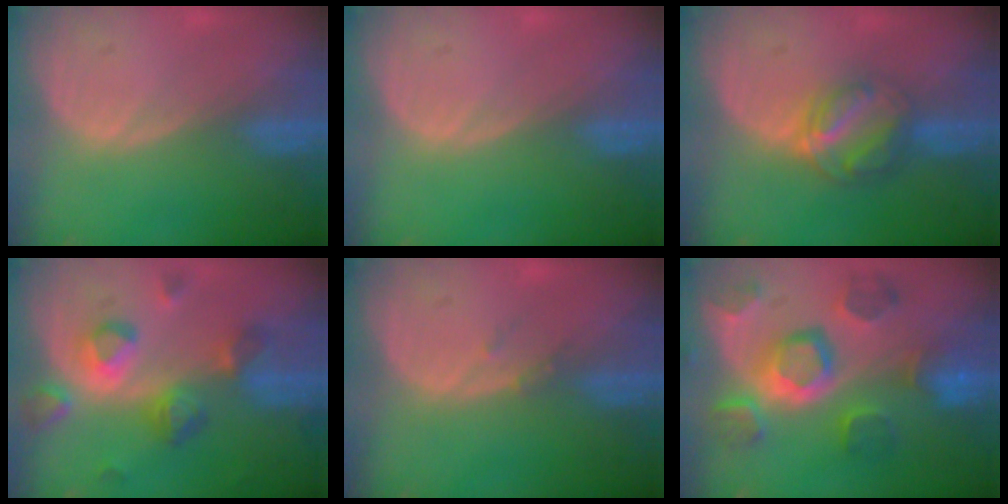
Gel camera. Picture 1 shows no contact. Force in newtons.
{"total": 0.0}
{"total": 6.5, "press": 5.5, "slide": 3.4}
{"total": 8.0, "press": 7.7, "slide": 2.1}
{"total": 1.2, "press": 1.0, "slide": 0.6}
{"total": 11.2, "press": 9.9, "slide": 5.3}